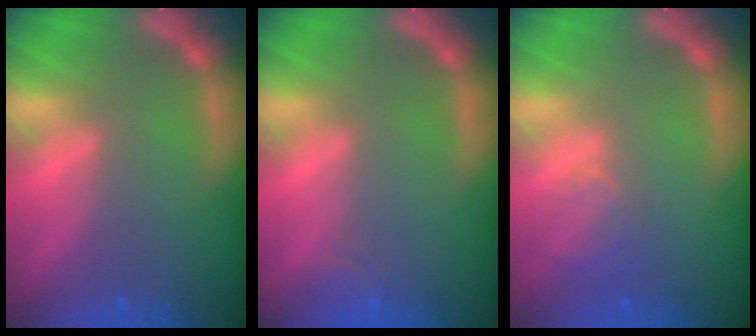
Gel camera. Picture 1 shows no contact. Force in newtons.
{"total": 1.4}
{"total": 2.5}